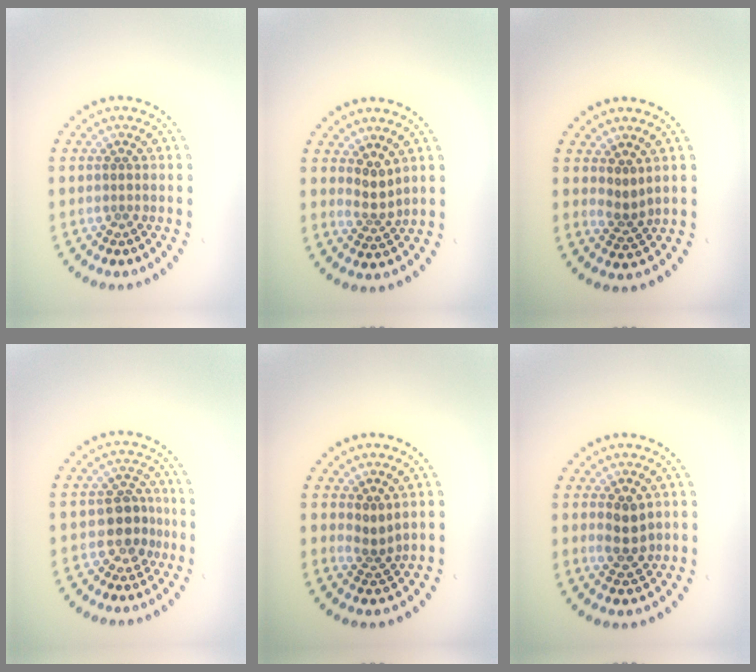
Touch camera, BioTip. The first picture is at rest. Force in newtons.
{"total": 2.0, "press": 1.4, "slide": 1.5}
{"total": 1.9, "press": 1.3, "slide": 1.4}
{"total": 3.0, "press": 2.6, "slide": 1.5}
{"total": 1.9, "press": 1.2, "slide": 1.4}
{"total": 2.6, "press": 2.5, "slide": 0.7}